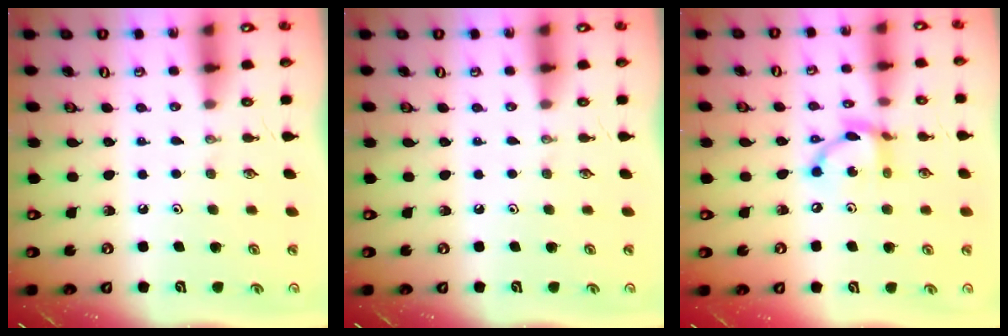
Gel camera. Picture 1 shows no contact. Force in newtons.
{"total": 0.0}
{"total": 11.0, "press": 11.0, "slide": 0.7}